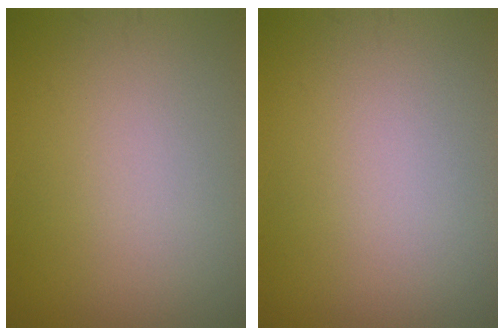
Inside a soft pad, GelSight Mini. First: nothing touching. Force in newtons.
{"total": 0.0}